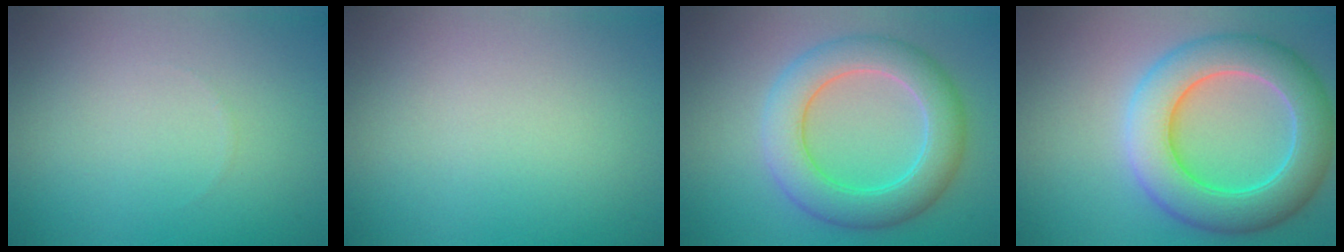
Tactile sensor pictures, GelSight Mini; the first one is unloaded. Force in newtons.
{"total": 0.0}
{"total": 6.4, "press": 6.4, "slide": 0.2}
{"total": 8.3, "press": 8.3, "slide": 0.5}